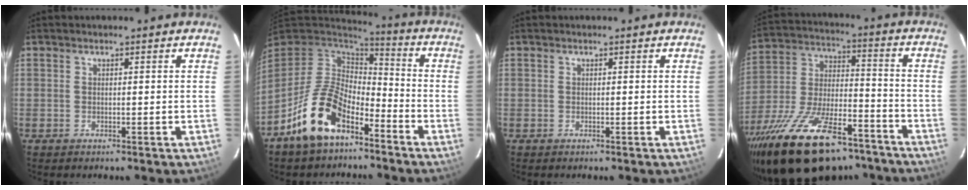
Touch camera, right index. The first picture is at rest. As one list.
[{"total": 15.2, "force": [-8.7, 8.2, 9.5], "torque": [-0.194, 0.002, -0.153]}, {"total": 0.0}, {"total": 28.7, "force": [-20.2, 11.6, 16.8], "torque": [-0.326, -0.022, -0.311]}]